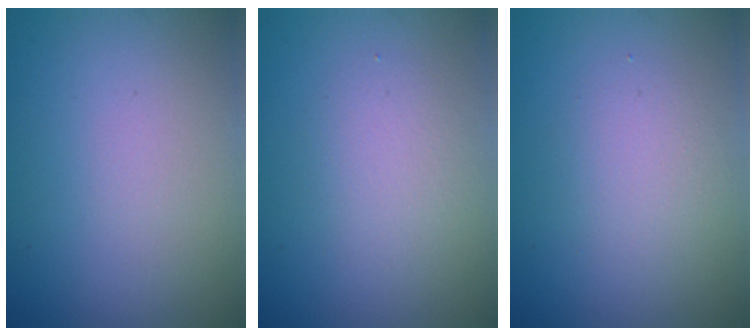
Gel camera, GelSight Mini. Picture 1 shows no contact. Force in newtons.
{"total": 2.3, "press": 2.3, "slide": 0.1}
{"total": 2.3, "press": 2.3, "slide": 0.1}